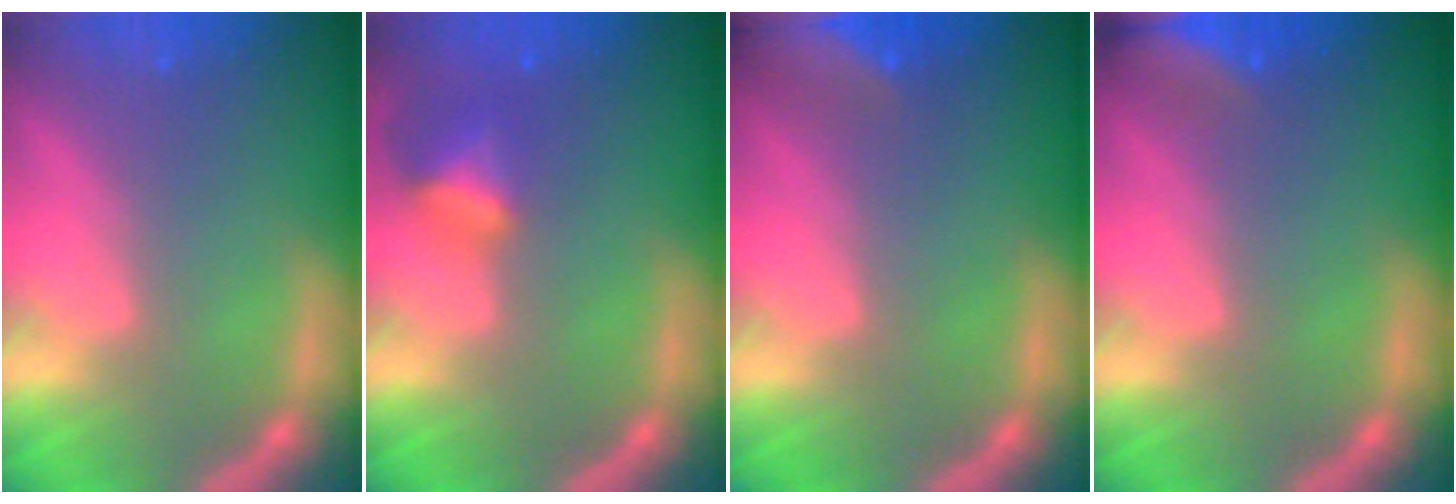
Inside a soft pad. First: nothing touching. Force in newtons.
{"total": 2.9}
{"total": 8.0}
{"total": 5.5}